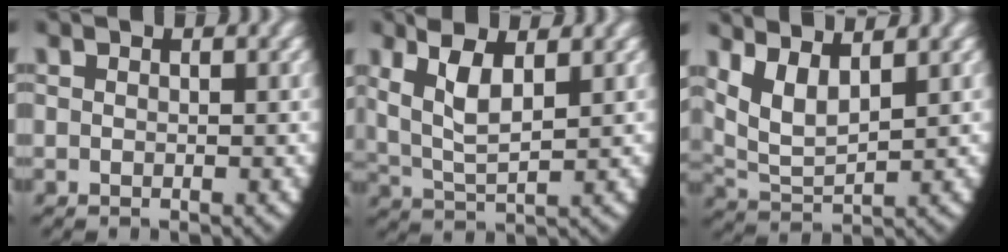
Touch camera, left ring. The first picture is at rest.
{"total": 6.3, "force": [1.8, 4.0, 4.5], "torque": [-0.117, -0.021, 0.039]}
{"total": 8.0, "force": [2.1, 6.2, 4.5], "torque": [-0.137, -0.023, 0.036]}